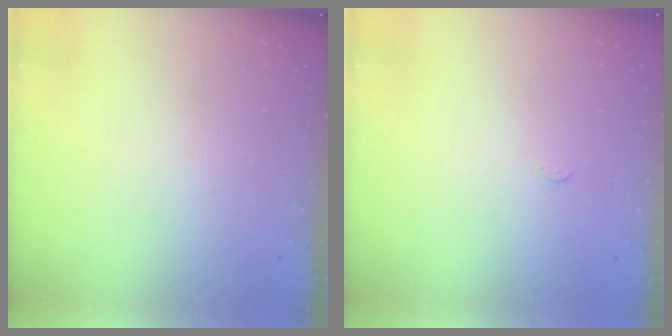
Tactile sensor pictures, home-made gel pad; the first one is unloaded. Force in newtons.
{"total": 2.3, "press": 2.3, "slide": 0.3}